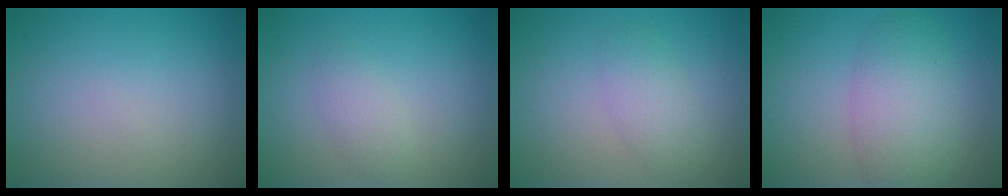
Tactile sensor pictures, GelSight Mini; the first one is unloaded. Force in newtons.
{"total": 1.7, "press": 1.7, "slide": 0.0}
{"total": 2.2, "press": 2.2, "slide": 0.1}
{"total": 5.2, "press": 5.2, "slide": 0.2}